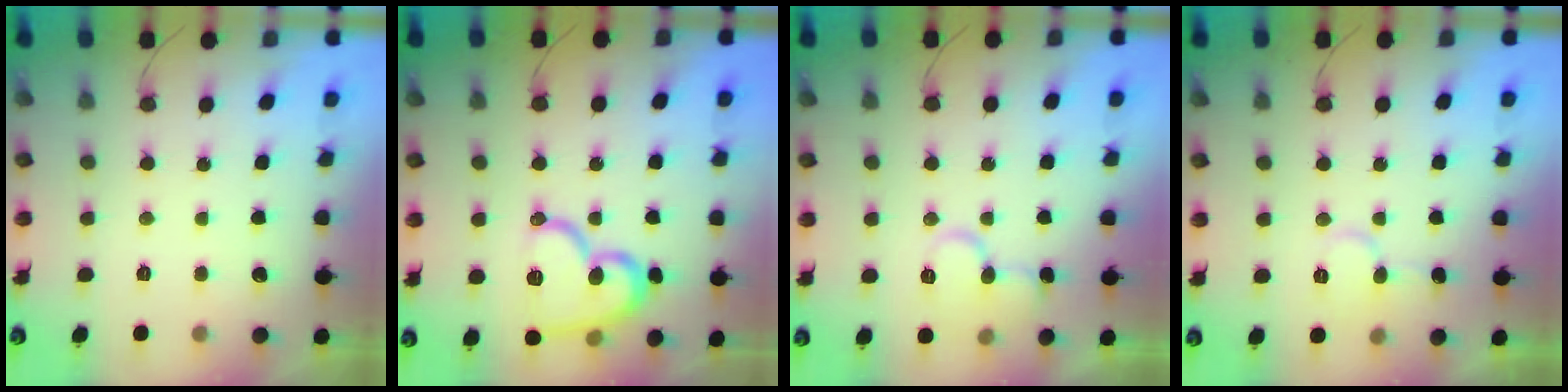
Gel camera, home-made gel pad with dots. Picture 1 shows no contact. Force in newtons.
{"total": 16.1, "press": 16.0, "slide": 1.0}
{"total": 10.1, "press": 10.1, "slide": 0.9}
{"total": 7.2, "press": 7.2, "slide": 0.7}